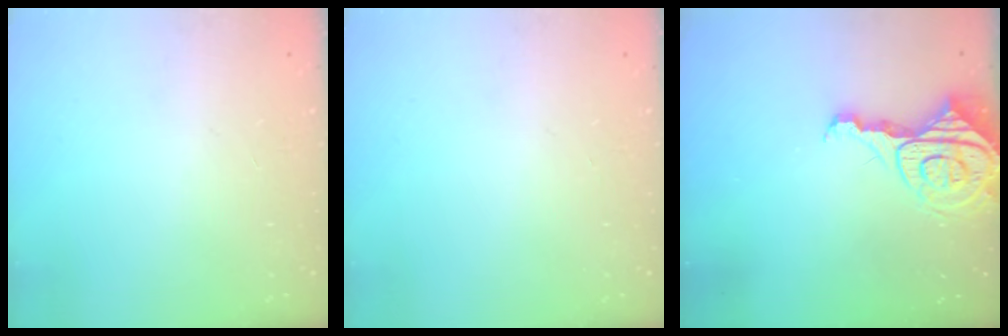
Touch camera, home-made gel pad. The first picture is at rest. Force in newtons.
{"total": 0.0}
{"total": 10.1, "press": 10.0, "slide": 0.9}